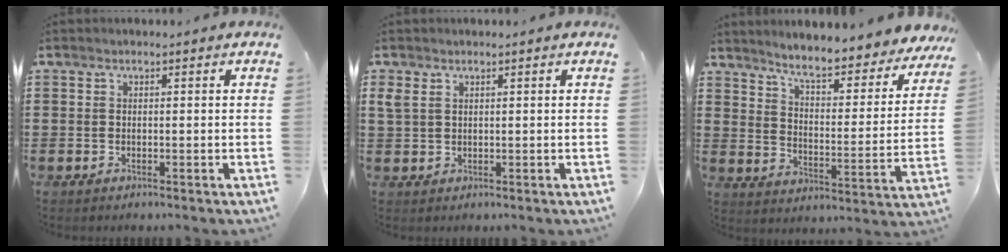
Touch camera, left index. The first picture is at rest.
{"total": 1.8, "force": [1.0, 1.1, 1.1], "torque": [-0.026, 0.005, 0.019]}
{"total": 6.0, "force": [5.5, -0.1, 2.4], "torque": [-0.062, -0.048, 0.085]}